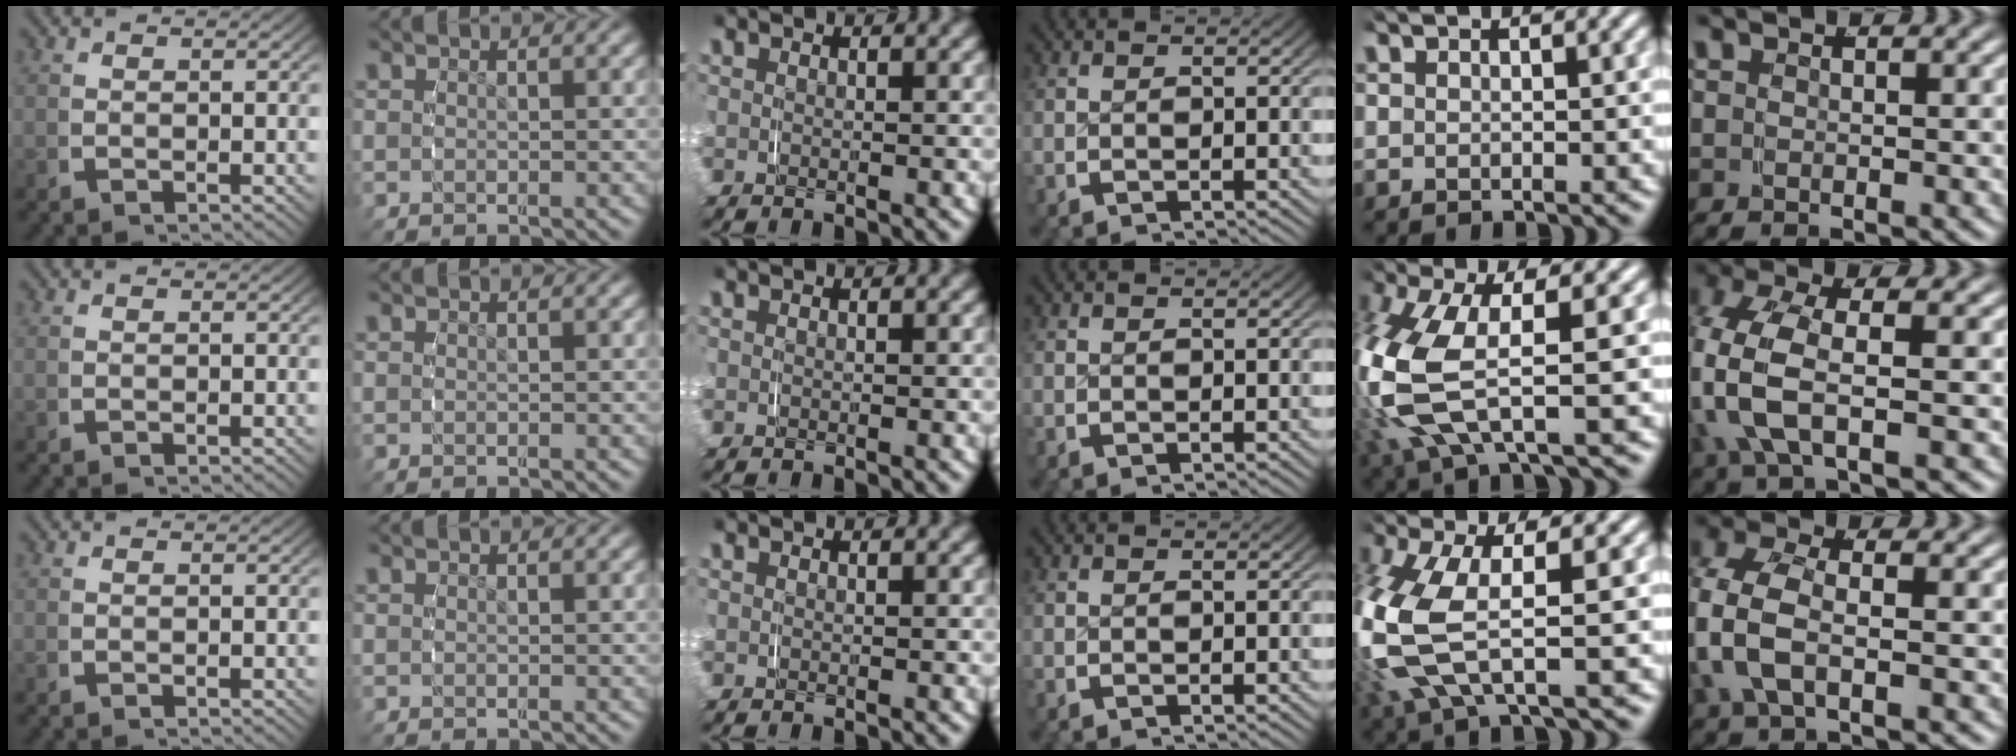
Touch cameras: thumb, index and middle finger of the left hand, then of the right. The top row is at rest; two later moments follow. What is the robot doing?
{"motion": "grasp_and_lifting", "object": "shoes"}